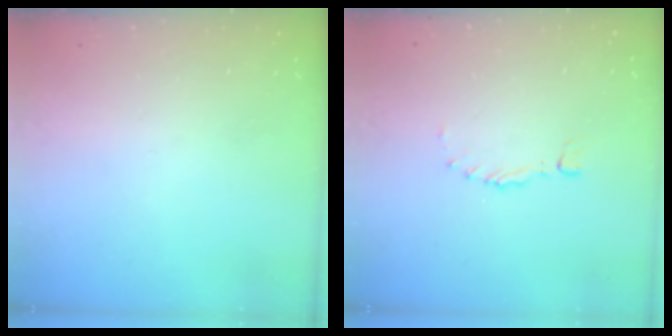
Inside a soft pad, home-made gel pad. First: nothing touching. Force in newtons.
{"total": 0.0}